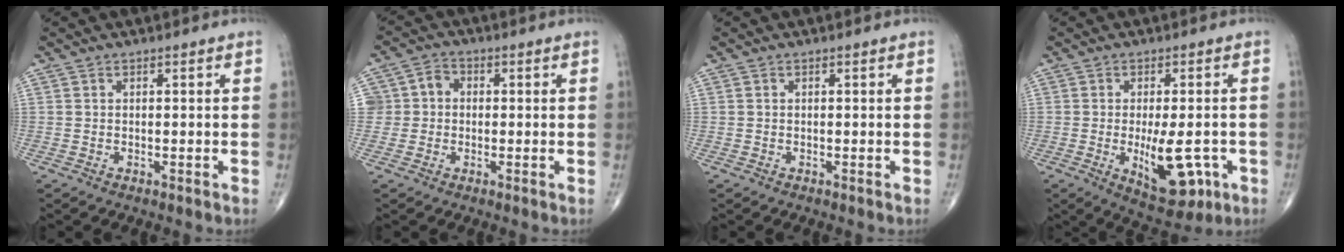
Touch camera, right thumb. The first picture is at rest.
{"total": 5.2, "force": [0.1, 4.9, 1.8], "torque": [-0.012, 0.019, -0.007]}
{"total": 0.0}
{"total": 11.3, "force": [-2.8, 4.8, 9.8], "torque": [-0.126, -0.011, -0.029]}